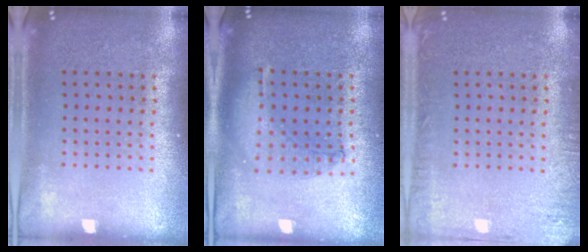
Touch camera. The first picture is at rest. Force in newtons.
{"total": 1.0, "press": 1.0, "slide": 0.3}
{"total": 2.2, "press": 2.1, "slide": 0.3}